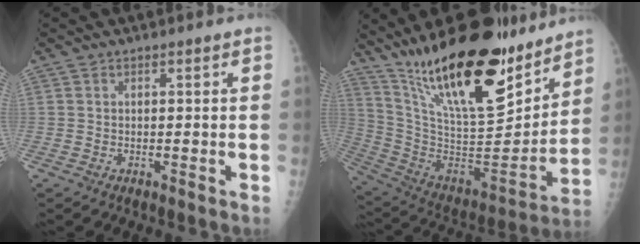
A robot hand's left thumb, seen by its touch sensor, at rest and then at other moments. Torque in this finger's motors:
{"motor_torque": [1.18, -0.23, 1.82, -0.95, 0.55]}